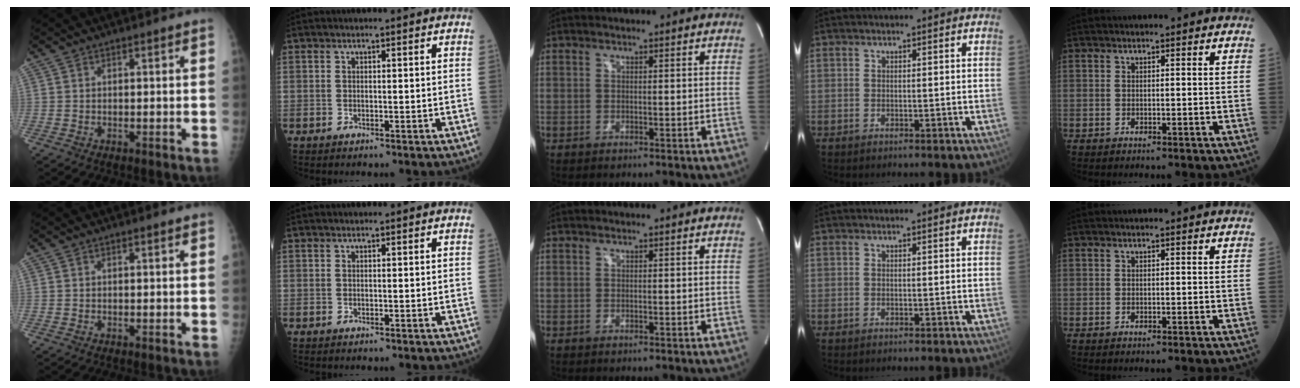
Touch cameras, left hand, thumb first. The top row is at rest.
{}